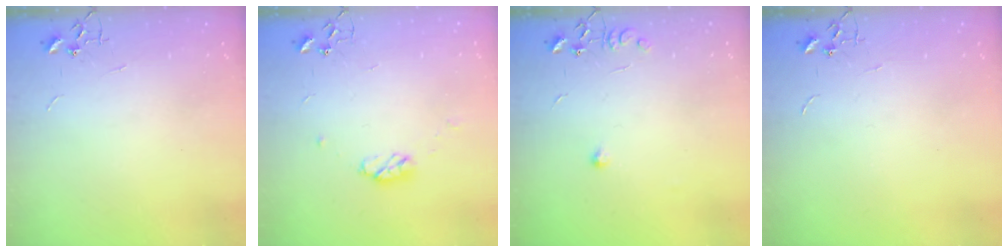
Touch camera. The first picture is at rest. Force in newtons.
{"total": 6.5, "press": 6.4, "slide": 0.9}
{"total": 7.8, "press": 7.8, "slide": 0.5}
{"total": 0.0}